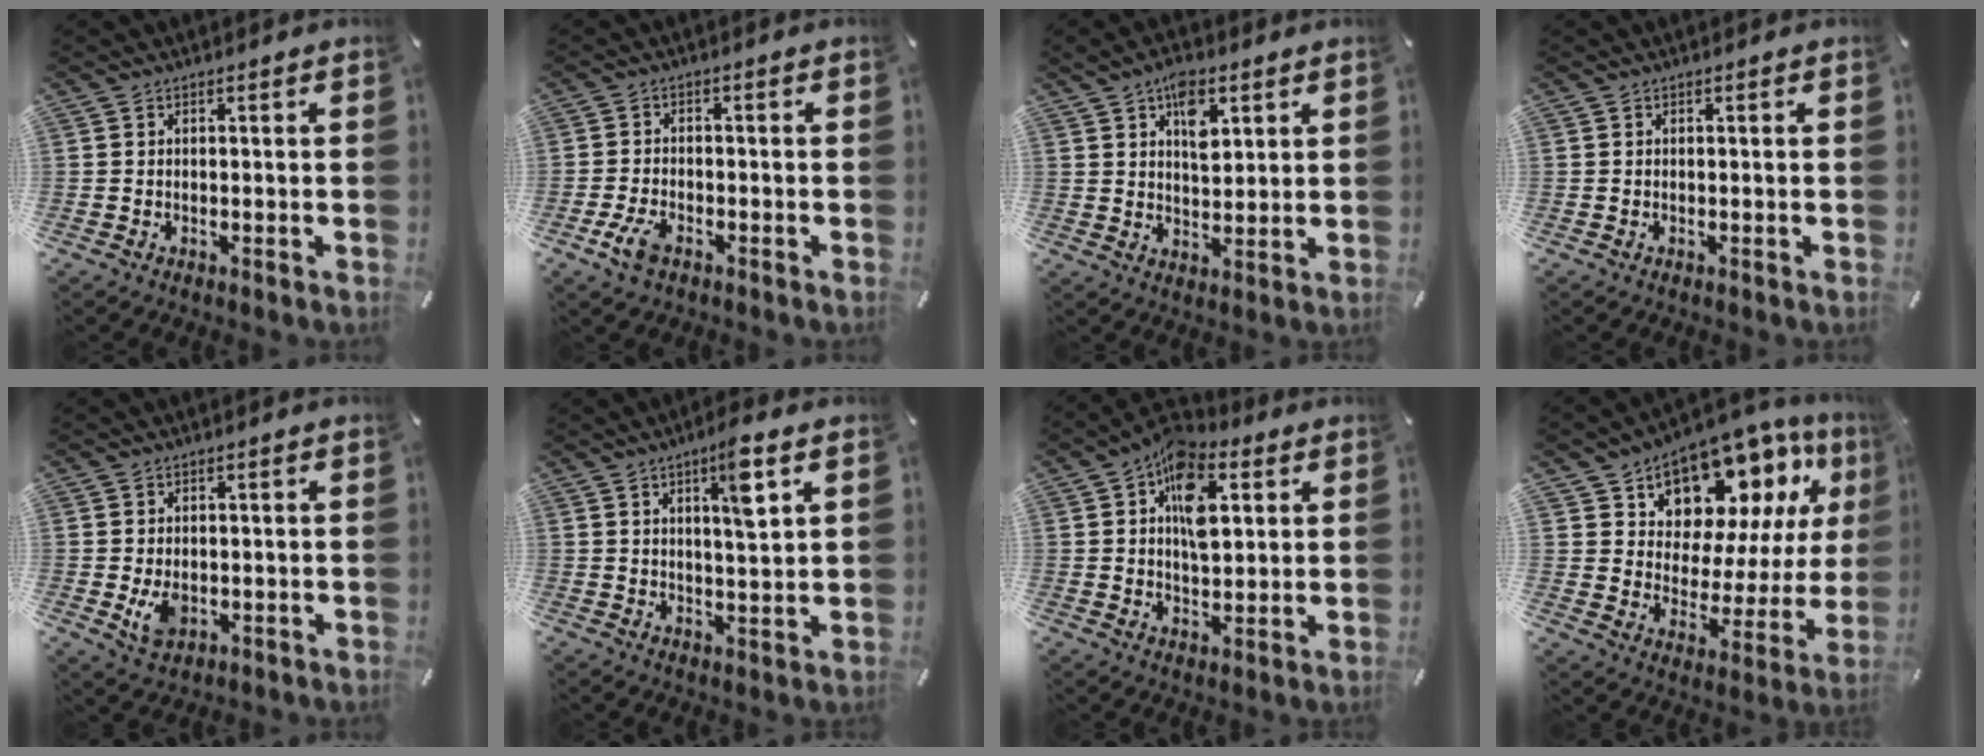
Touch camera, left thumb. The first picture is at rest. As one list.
[{"total": 4.9, "force": [-2.6, 2.5, 3.3], "torque": [-0.085, 0.002, -0.053]}, {"total": 8.2, "force": [3.9, 4.6, 5.5], "torque": [-0.078, -0.010, 0.065]}, {"total": 0.0}, {"total": 4.8, "force": [-0.6, 3.5, 3.3], "torque": [-0.061, -0.007, -0.013]}, {"total": 7.7, "force": [3.6, 1.5, 6.6], "torque": [-0.097, -0.017, 0.051]}, {"total": 12.7, "force": [3.9, 7.9, 9.1], "torque": [-0.132, -0.003, 0.069]}, {"total": 13.6, "force": [10.5, 7.7, 4.0], "torque": [-0.070, -0.101, 0.185]}]